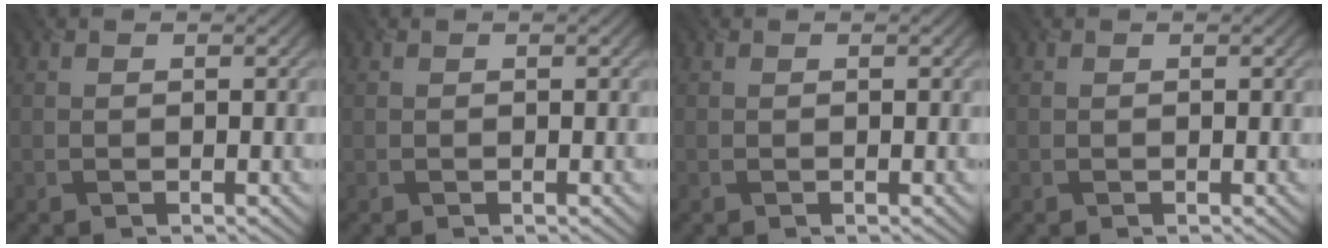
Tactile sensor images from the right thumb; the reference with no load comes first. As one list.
[{"total": 0.0}, {"total": 0.0}, {"total": 0.0}]